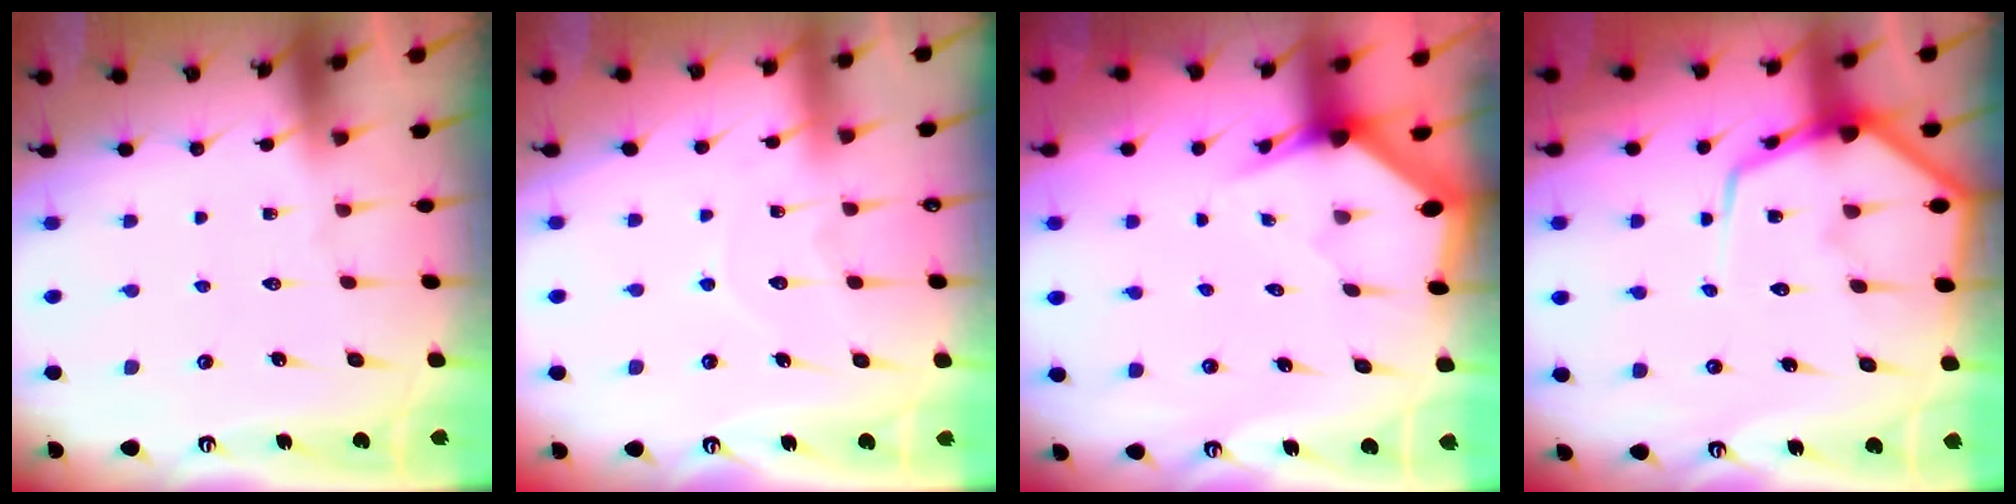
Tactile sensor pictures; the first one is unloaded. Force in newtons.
{"total": 5.9, "press": 5.8, "slide": 0.7}
{"total": 3.0, "press": 3.0, "slide": 0.2}
{"total": 11.9, "press": 11.8, "slide": 0.8}